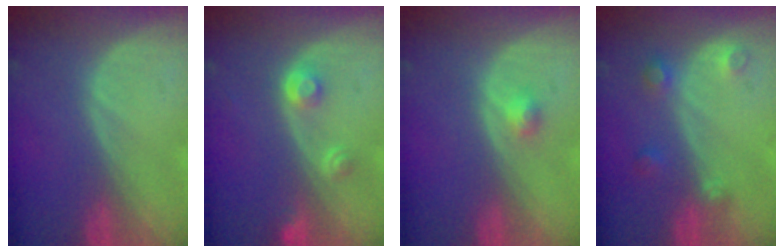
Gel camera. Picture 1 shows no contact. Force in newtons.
{"total": 3.0, "press": 2.8, "slide": 0.9}
{"total": 1.7, "press": 1.4, "slide": 0.8}
{"total": 3.4, "press": 3.1, "slide": 1.4}